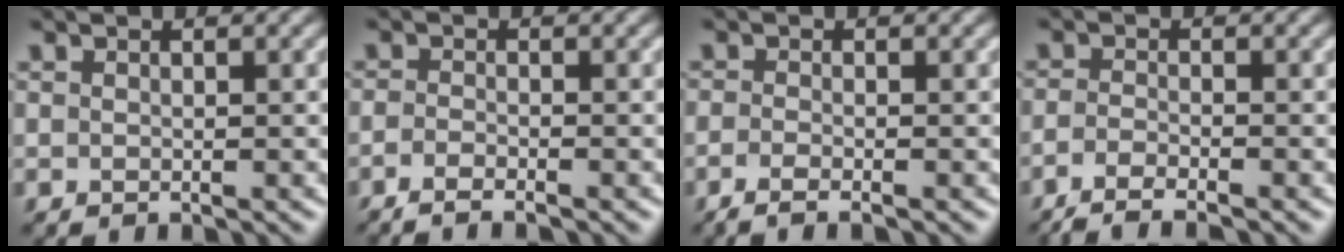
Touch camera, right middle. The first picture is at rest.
{"total": 2.3, "force": [-1.6, 0.5, 1.6], "torque": [-0.032, -0.009, -0.036]}
{"total": 2.1, "force": [-1.2, 0.5, 1.6], "torque": [-0.026, -0.010, -0.033]}
{"total": 3.6, "force": [-2.6, 0.7, 2.4], "torque": [-0.041, -0.006, -0.060]}